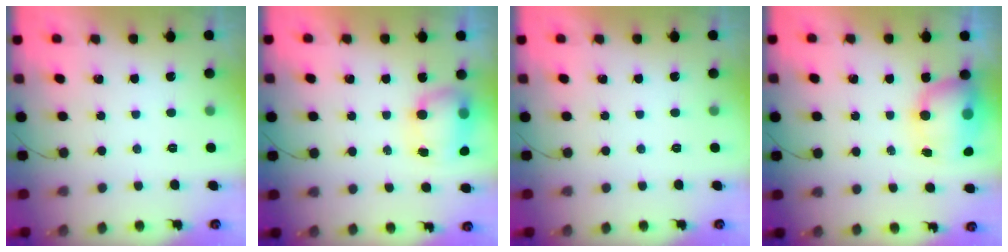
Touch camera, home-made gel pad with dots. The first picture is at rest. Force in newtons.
{"total": 7.8, "press": 7.7, "slide": 0.9}
{"total": 0.0}
{"total": 9.4, "press": 8.5, "slide": 4.0}